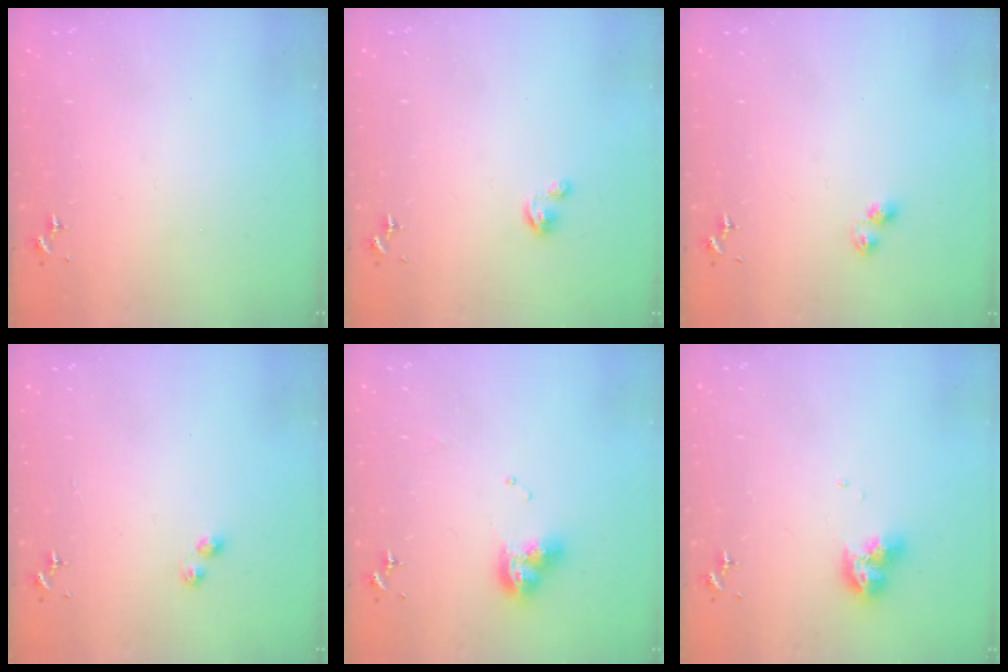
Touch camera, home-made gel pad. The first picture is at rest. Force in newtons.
{"total": 2.6, "press": 2.6, "slide": 0.3}
{"total": 4.5, "press": 4.4, "slide": 0.6}
{"total": 4.8, "press": 4.7, "slide": 0.5}
{"total": 10.1, "press": 10.1, "slide": 1.1}
{"total": 10.1, "press": 10.0, "slide": 1.2}